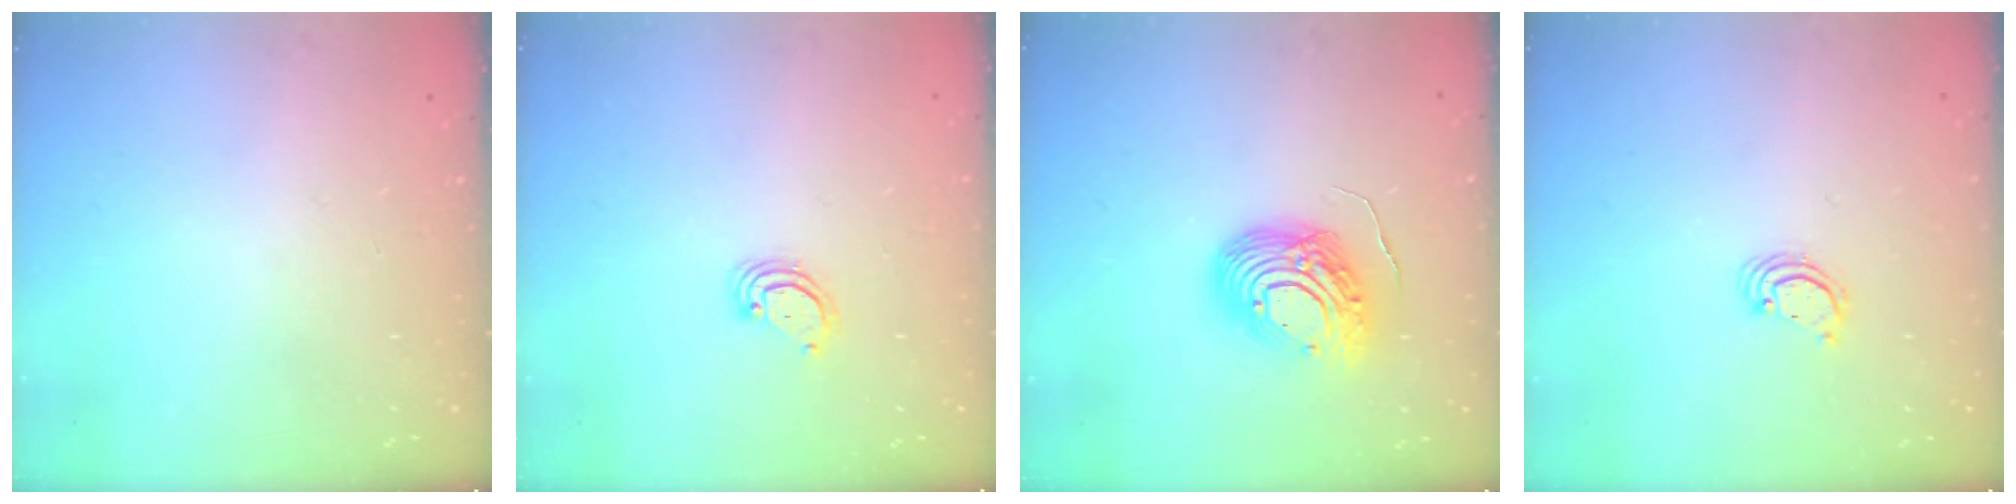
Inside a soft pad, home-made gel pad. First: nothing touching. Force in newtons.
{"total": 3.1, "press": 3.0, "slide": 0.3}
{"total": 15.0, "press": 14.9, "slide": 1.9}
{"total": 2.2, "press": 2.2, "slide": 0.2}